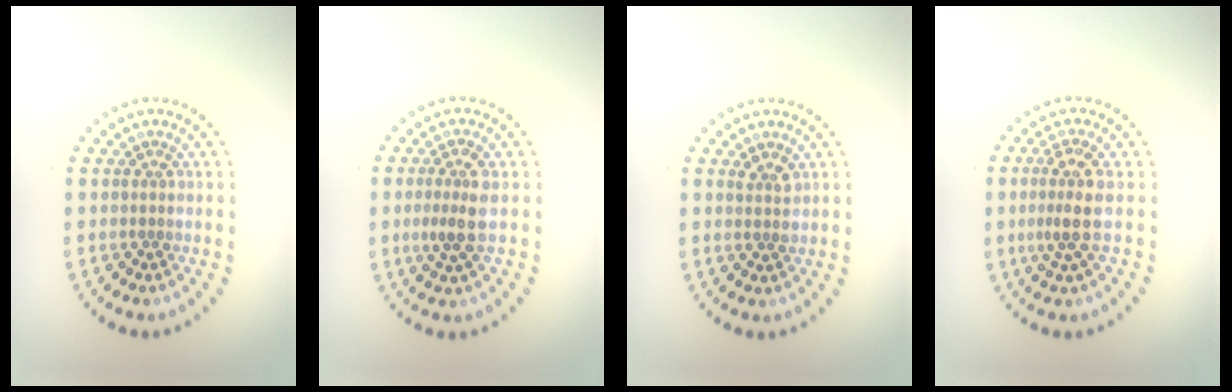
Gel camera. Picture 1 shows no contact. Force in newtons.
{"total": 2.7, "press": 2.4, "slide": 1.1}
{"total": 1.1, "press": 1.1, "slide": 0.4}
{"total": 2.7, "press": 2.3, "slide": 1.5}